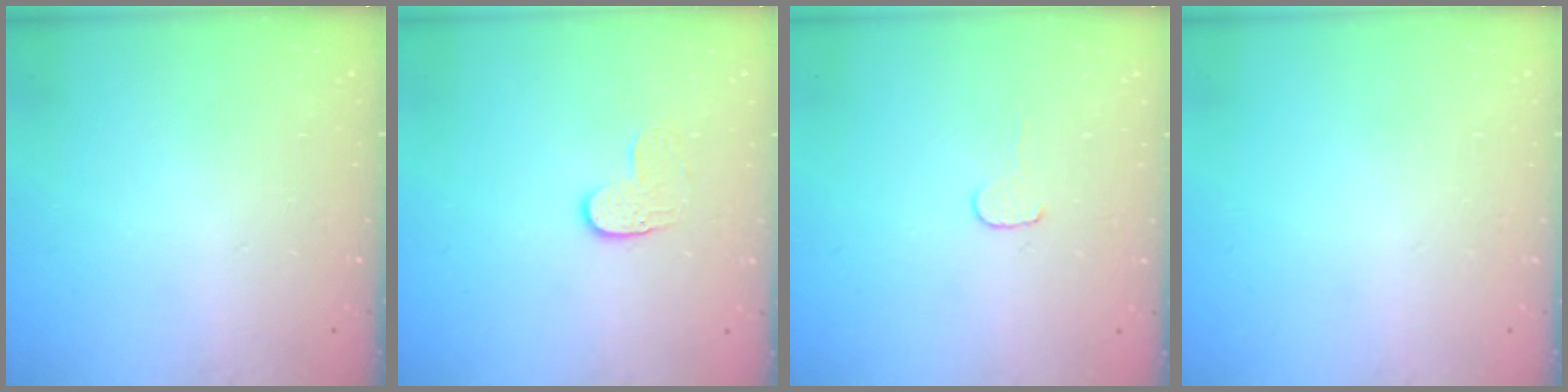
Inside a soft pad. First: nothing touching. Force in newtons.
{"total": 3.6, "press": 3.6, "slide": 0.3}
{"total": 3.5, "press": 3.5, "slide": 0.4}
{"total": 0.0}